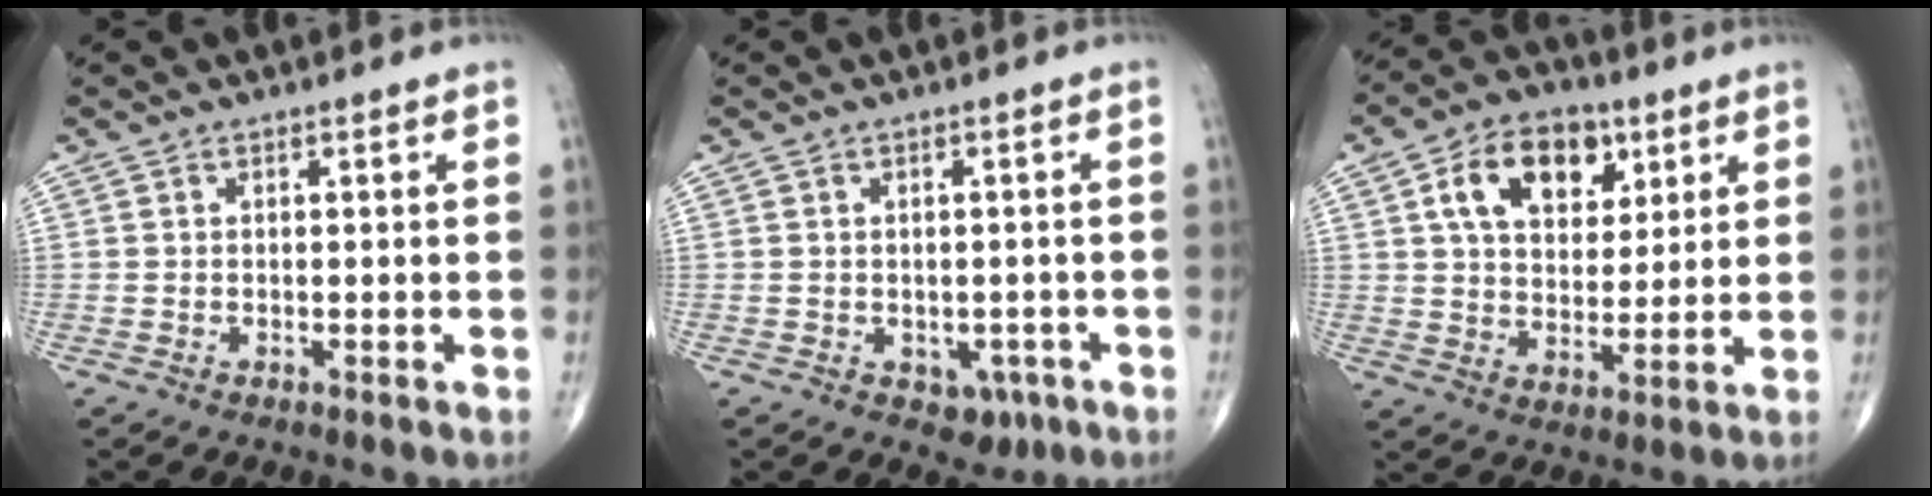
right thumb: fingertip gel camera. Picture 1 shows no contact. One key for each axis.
{"total": 3.7, "fx": -1.4, "fy": 2.7, "fz": 2.1, "tx": -0.007, "ty": 0.007, "tz": -0.009}
{"total": 14.0, "fx": 5.7, "fy": 9.0, "fz": 9.0, "tx": -0.114, "ty": -0.012, "tz": 0.097}